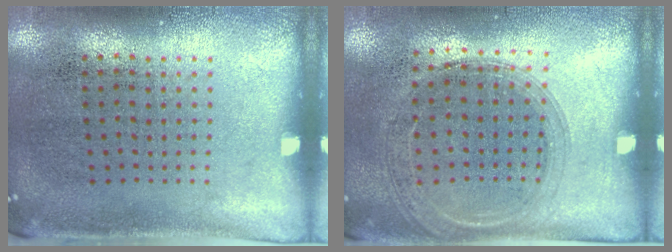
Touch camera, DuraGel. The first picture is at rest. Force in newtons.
{"total": 1.5, "press": 1.4, "slide": 0.3}